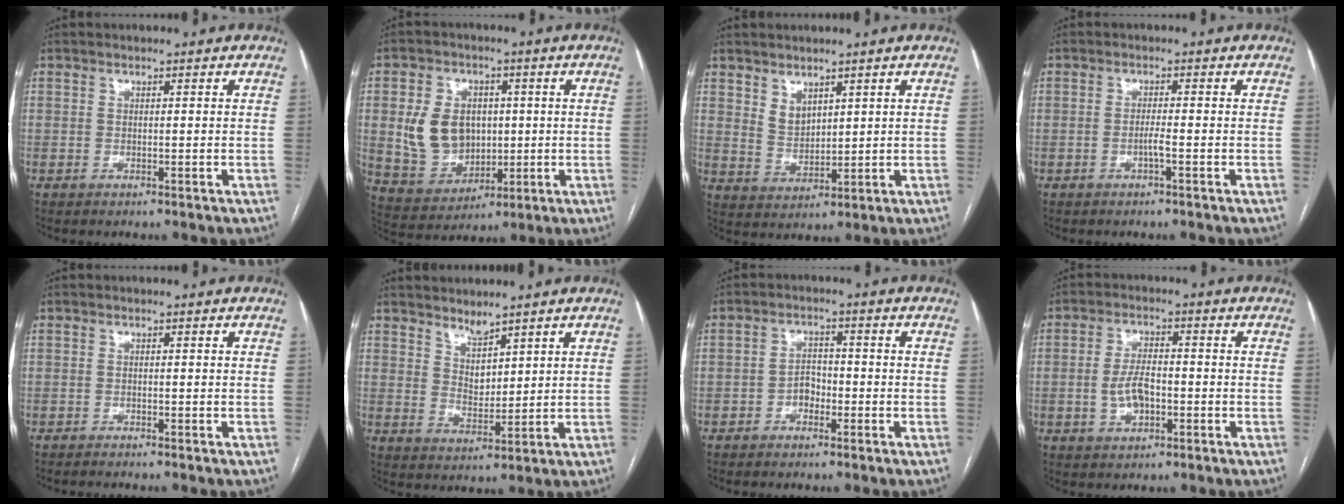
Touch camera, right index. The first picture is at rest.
{"total": 10.5, "force": [1.1, 8.2, 6.5], "torque": [-0.145, 0.017, 0.040]}
{"total": 3.9, "force": [2.7, 2.2, 1.8], "torque": [-0.038, -0.006, 0.066]}
{"total": 1.5, "force": [-0.7, -0.2, 1.3], "torque": [-0.026, 0.000, -0.015]}
{"total": 1.2, "force": [-1.1, -0.3, 0.4], "torque": [-0.010, -0.003, -0.015]}
{"total": 4.0, "force": [3.4, 1.5, 1.5], "torque": [-0.027, -0.011, 0.070]}
{"total": 2.9, "force": [-1.4, 2.0, 1.7], "torque": [-0.025, 0.007, -0.027]}
{"total": 5.2, "force": [-1.2, 2.7, 4.4], "torque": [-0.088, 0.006, -0.020]}